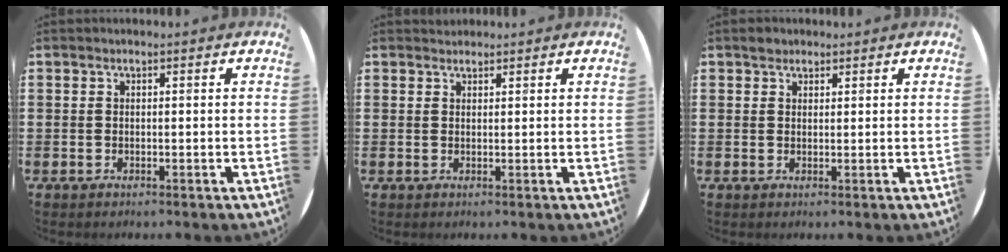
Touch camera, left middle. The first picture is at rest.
{"total": 1.0, "force": [0.9, 0.2, -0.1], "torque": [0.000, 0.001, 0.019]}
{"total": 1.3, "force": [1.2, 0.6, 0.1], "torque": [0.004, -0.001, 0.022]}